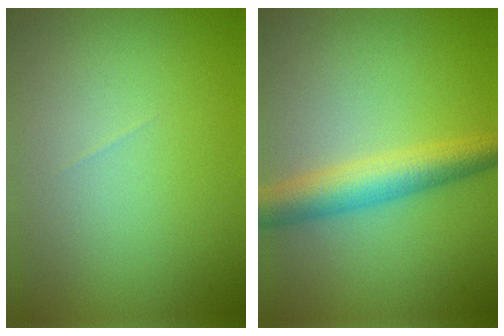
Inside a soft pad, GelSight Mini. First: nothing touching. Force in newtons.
{"total": 4.9, "press": 4.9, "slide": 0.1}